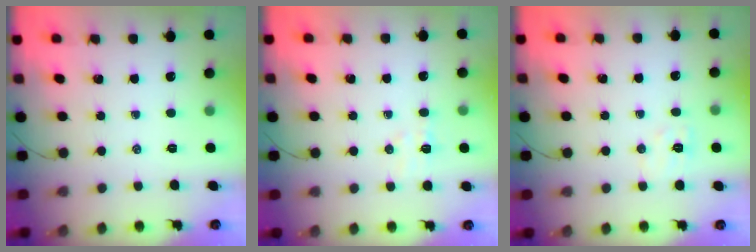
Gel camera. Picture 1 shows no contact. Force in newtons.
{"total": 5.3, "press": 5.1, "slide": 1.2}
{"total": 6.3, "press": 6.2, "slide": 1.4}